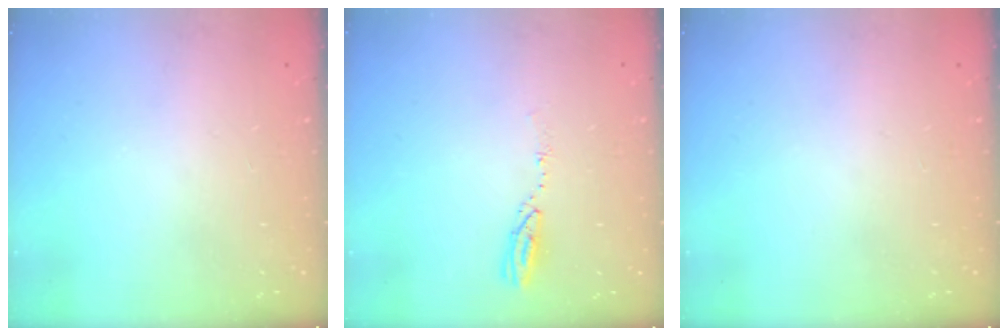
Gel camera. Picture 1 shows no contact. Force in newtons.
{"total": 3.9, "press": 3.9, "slide": 0.4}
{"total": 0.0}